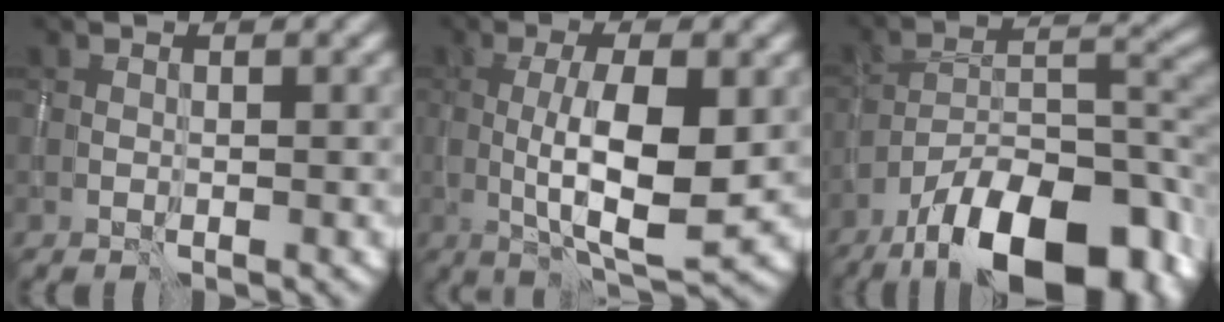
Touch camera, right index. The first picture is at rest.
{"total": 7.4, "force": [-0.5, 2.0, 7.1], "torque": [-0.119, -0.007, -0.004]}
{"total": 16.3, "force": [-11.3, 6.3, 9.9], "torque": [-0.170, -0.003, -0.169]}